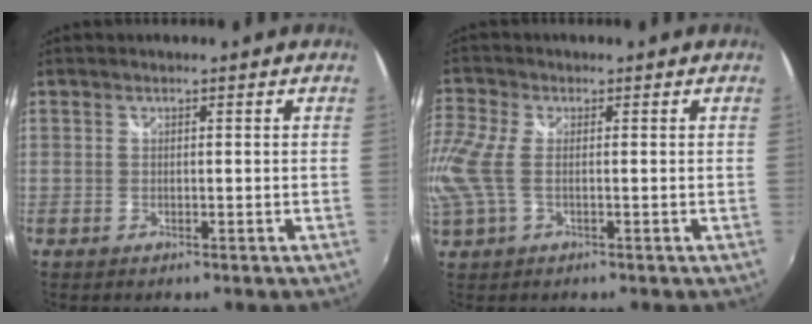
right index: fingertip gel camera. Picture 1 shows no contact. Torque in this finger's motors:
{"motor_torque": [1.35, -0.02, 0.57, 0.17]}